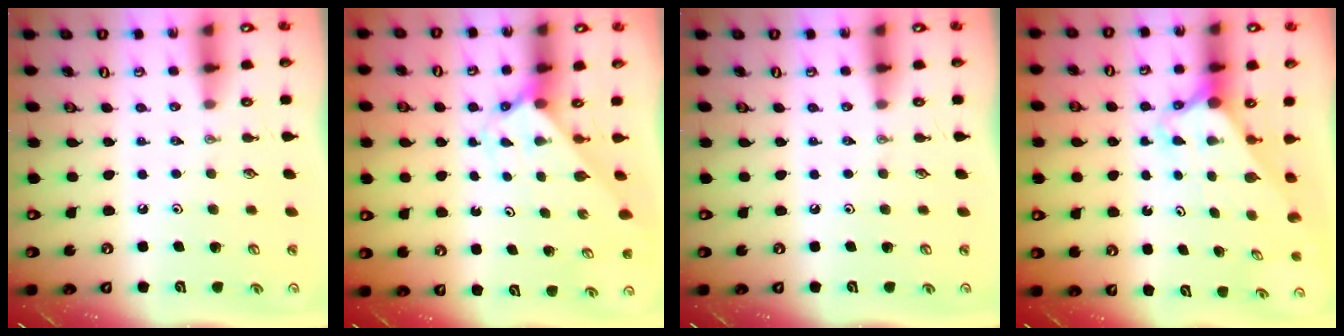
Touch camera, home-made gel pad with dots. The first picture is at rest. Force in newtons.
{"total": 2.3, "press": 2.3, "slide": 0.2}
{"total": 0.0}
{"total": 2.7, "press": 2.7, "slide": 0.1}